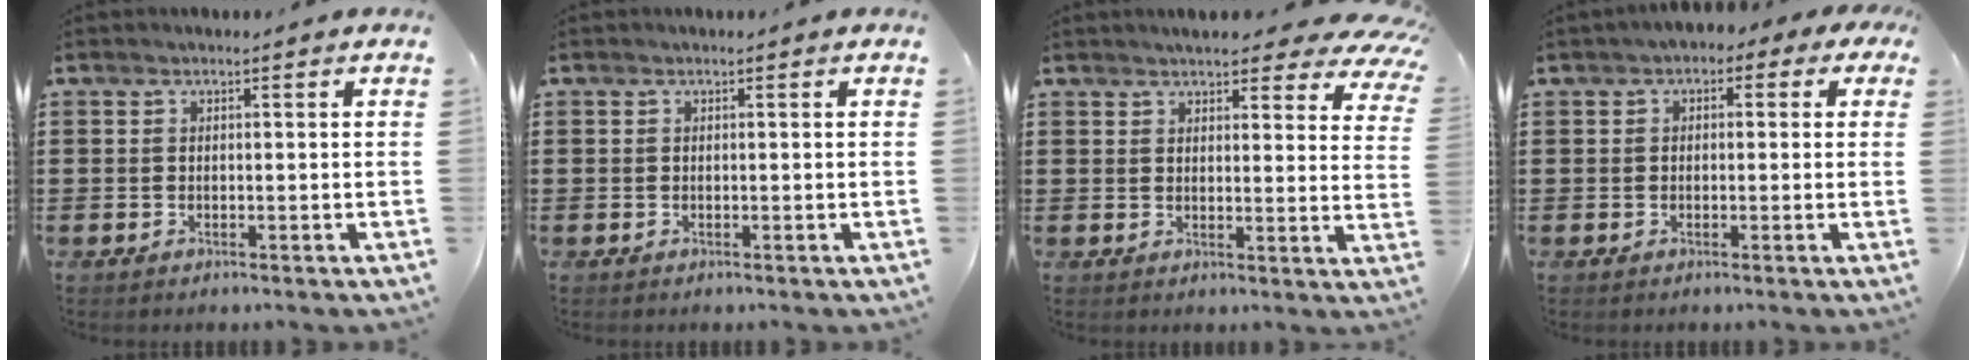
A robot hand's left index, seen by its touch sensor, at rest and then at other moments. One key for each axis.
{"total": 0.0}
{"total": 5.4, "fx": 4.8, "fy": 0.8, "fz": 2.4, "tx": -0.046, "ty": -0.021, "tz": 0.083}
{"total": 1.9, "fx": -0.5, "fy": 1.4, "fz": 1.2, "tx": -0.025, "ty": 0.011, "tz": -0.013}